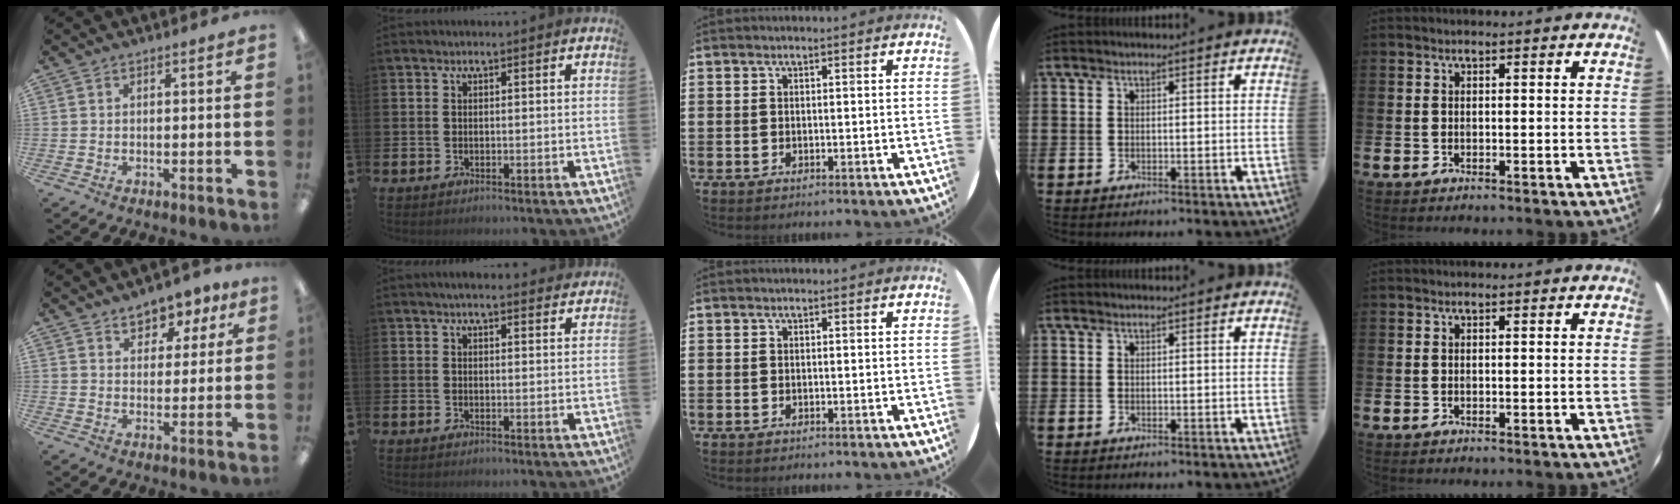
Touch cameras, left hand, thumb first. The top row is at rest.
{"thumb": {"total": 7.1, "force": [5.2, 4.1, 2.5], "torque": [-0.031, -0.027, 0.090]}, "index": {"total": 2.6, "force": [2.4, 0.4, 0.7], "torque": [-0.007, -0.010, 0.042]}}